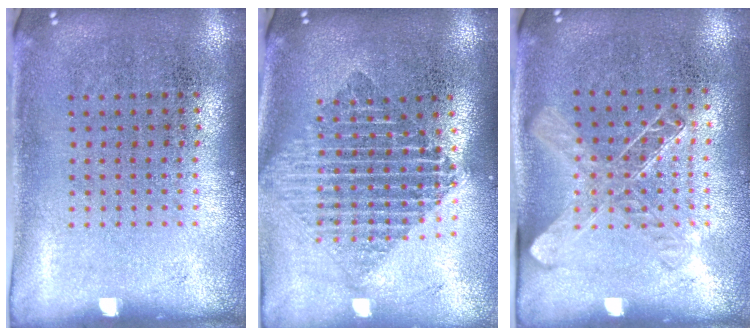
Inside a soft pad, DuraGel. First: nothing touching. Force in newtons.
{"total": 1.9, "press": 1.6, "slide": 1.1}
{"total": 1.4, "press": 1.2, "slide": 0.6}